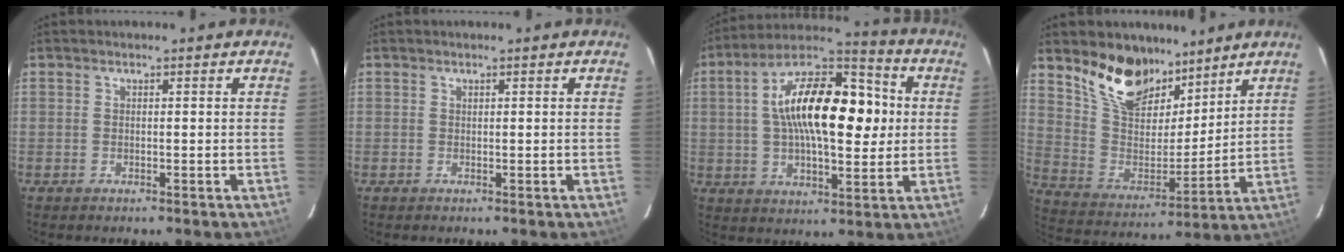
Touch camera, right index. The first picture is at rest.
{"total": 0.0}
{"total": 20.9, "force": [2.6, 9.3, 18.5], "torque": [-0.318, 0.034, 0.035]}
{"total": 14.8, "force": [10.7, 7.4, 7.1], "torque": [-0.152, 0.010, 0.206]}